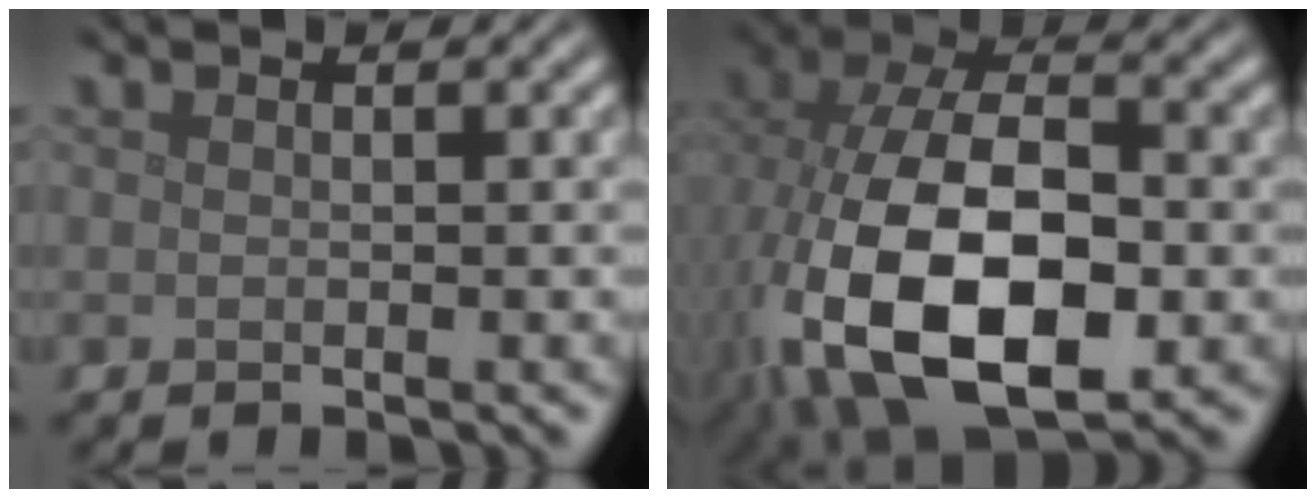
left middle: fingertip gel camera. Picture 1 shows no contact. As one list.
[{"total": 15.8, "force": [-3.9, 9.1, 12.4], "torque": [-0.254, -0.022, -0.062]}]